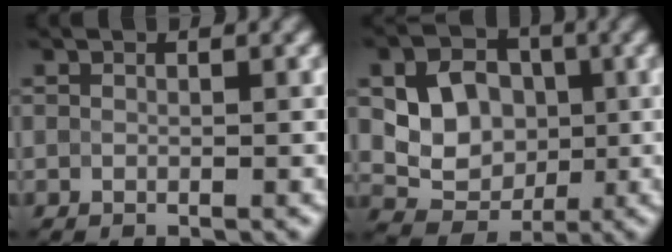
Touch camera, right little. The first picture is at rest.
{"total": 5.7, "force": [0.7, 4.8, 3.1], "torque": [-0.054, 0.000, 0.006]}